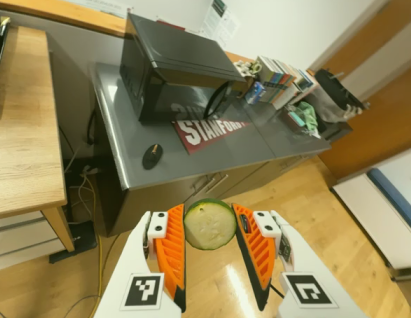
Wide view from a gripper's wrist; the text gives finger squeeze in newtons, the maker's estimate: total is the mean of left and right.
{"total": 9.0, "left": 9.4, "right": 8.7}